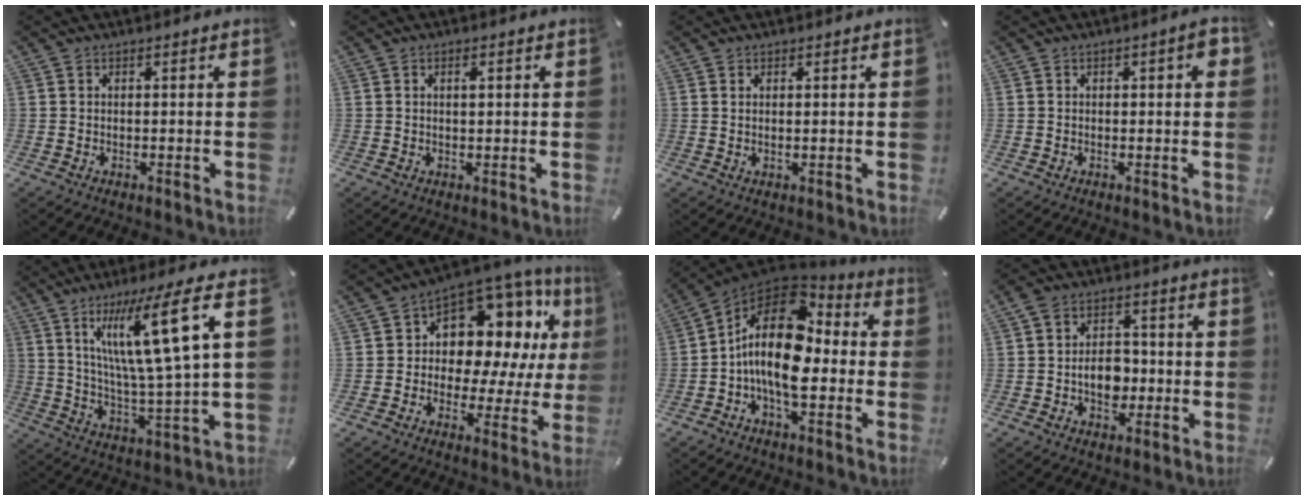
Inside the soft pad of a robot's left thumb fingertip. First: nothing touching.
{"total": 1.3, "force": [0.4, 0.6, 1.1], "torque": [-0.015, 0.000, 0.004]}
{"total": 1.1, "force": [0.6, 0.0, 0.9], "torque": [-0.017, -0.002, 0.011]}
{"total": 3.5, "force": [0.5, 1.5, 3.1], "torque": [-0.035, 0.001, 0.001]}
{"total": 19.0, "force": [8.6, 2.9, 16.7], "torque": [-0.299, -0.032, 0.118]}
{"total": 12.6, "force": [5.9, 8.9, 6.6], "torque": [-0.093, -0.065, 0.109]}
{"total": 16.6, "force": [-0.6, 9.3, 13.8], "torque": [-0.267, -0.004, -0.012]}
{"total": 7.9, "force": [-1.3, 6.3, 4.6], "torque": [-0.068, 0.008, -0.020]}